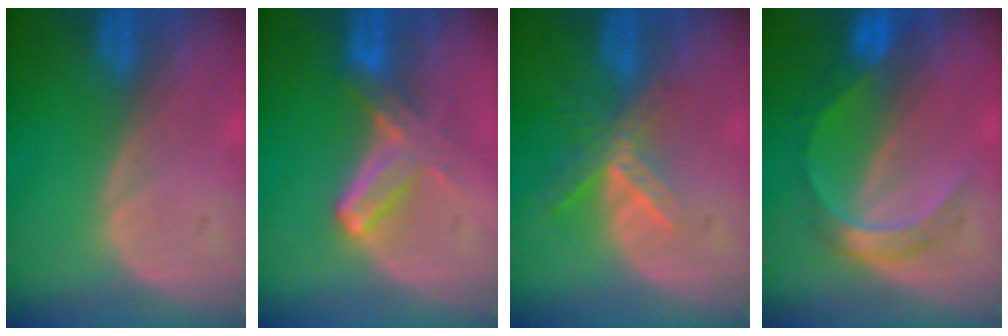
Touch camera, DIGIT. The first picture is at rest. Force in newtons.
{"total": 5.7, "press": 5.5, "slide": 1.4}
{"total": 5.8, "press": 5.0, "slide": 2.9}
{"total": 6.5, "press": 5.6, "slide": 3.3}